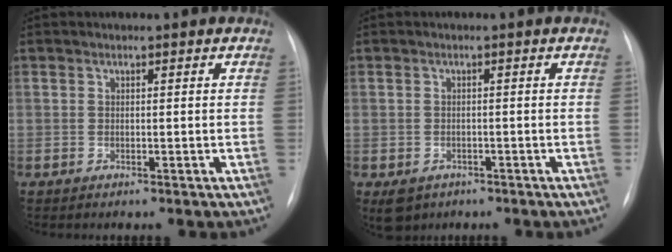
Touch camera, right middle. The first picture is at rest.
{"total": 2.1, "force": [-0.8, 1.5, 1.1], "torque": [-0.020, -0.003, -0.003]}